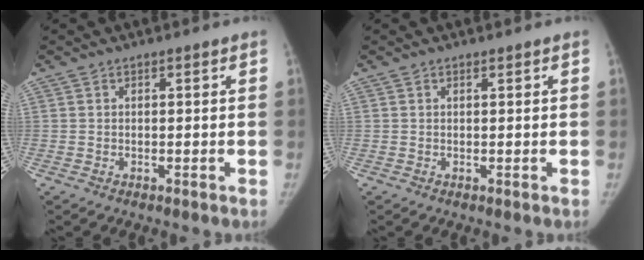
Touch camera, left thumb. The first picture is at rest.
{"total": 0.0}